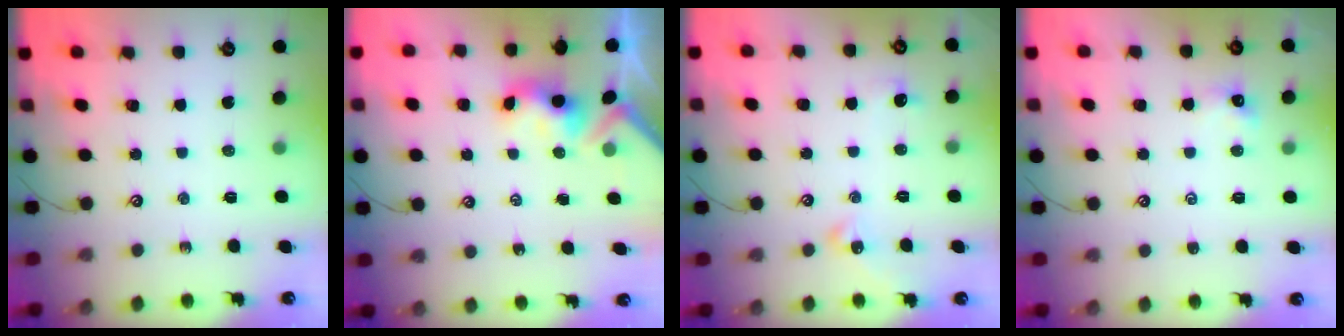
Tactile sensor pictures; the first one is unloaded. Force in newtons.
{"total": 3.3, "press": 3.3, "slide": 0.2}
{"total": 2.6, "press": 2.6, "slide": 0.6}
{"total": 2.5, "press": 2.4, "slide": 0.7}